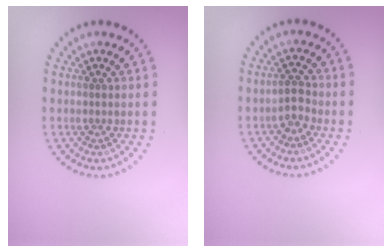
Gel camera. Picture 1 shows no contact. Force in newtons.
{"total": 1.7, "press": 1.6, "slide": 0.6}